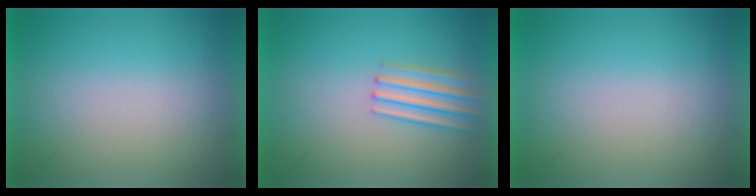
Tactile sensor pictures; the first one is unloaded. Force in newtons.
{"total": 2.1}
{"total": 0.0}